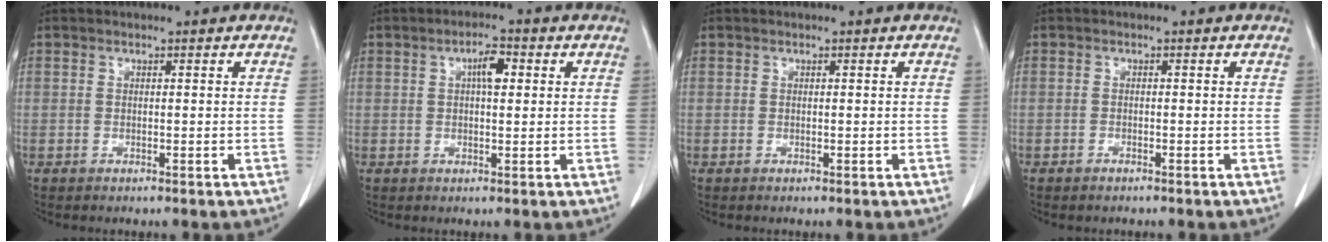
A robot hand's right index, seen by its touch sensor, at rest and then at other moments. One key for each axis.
{"total": 3.6, "fx": 1.0, "fy": 1.2, "fz": 3.2, "tx": -0.056, "ty": 0.008, "tz": 0.015}
{"total": 0.0}
{"total": 0.7, "fx": -0.6, "fy": 0.2, "fz": 0.3, "tx": -0.011, "ty": -0.001, "tz": -0.007}